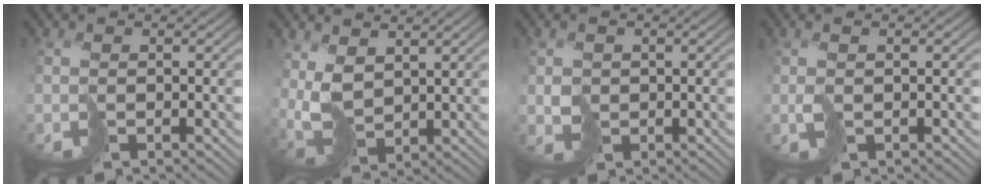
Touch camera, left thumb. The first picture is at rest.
{"total": 5.8, "force": [2.5, 3.0, 4.2], "torque": [-0.118, -0.001, 0.054]}
{"total": 2.3, "force": [0.2, 1.8, 1.4], "torque": [-0.035, -0.002, 0.007]}
{"total": 1.9, "force": [0.1, 0.4, 1.8], "torque": [-0.043, 0.005, 0.003]}